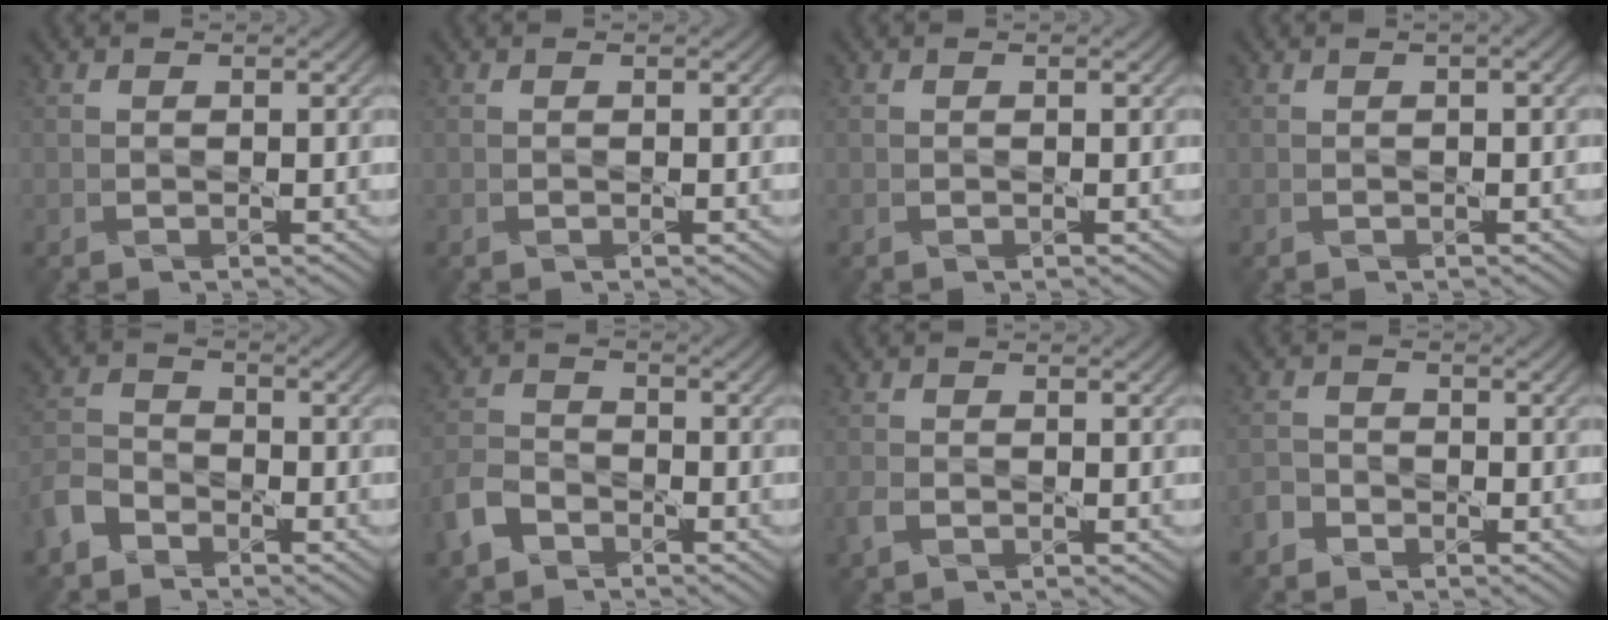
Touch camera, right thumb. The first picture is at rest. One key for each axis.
{"total": 0.0}
{"total": 0.0}
{"total": 1.1, "fx": 0.3, "fy": 0.3, "fz": 1.0, "tx": -0.019, "ty": 0.006, "tz": 0.008}
{"total": 5.2, "fx": -3.9, "fy": 3.0, "fz": 1.8, "tx": -0.054, "ty": -0.001, "tz": -0.093}
{"total": 5.8, "fx": -3.8, "fy": 3.5, "fz": 2.5, "tx": -0.073, "ty": -0.001, "tz": -0.090}
{"total": 2.2, "fx": -1.2, "fy": 1.4, "fz": 1.3, "tx": -0.042, "ty": -0.004, "tz": -0.028}
{"total": 2.4, "fx": -1.9, "fy": 1.3, "fz": 0.2, "tx": -0.007, "ty": 0.003, "tz": -0.048}